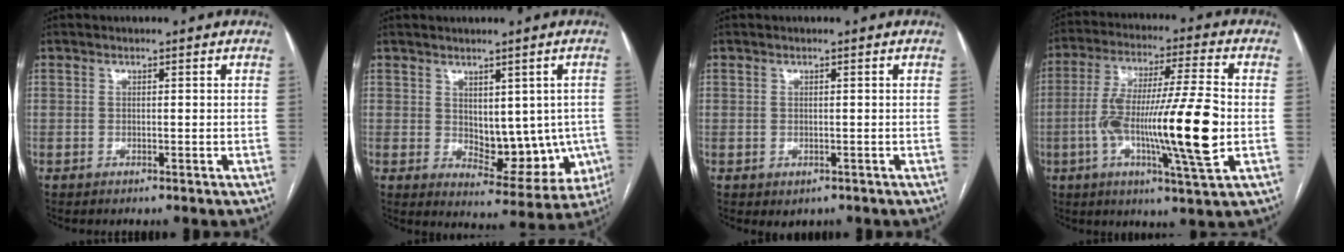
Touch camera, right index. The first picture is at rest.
{"total": 9.8, "force": [-0.2, 5.7, 7.9], "torque": [-0.086, 0.000, 0.018]}
{"total": 1.3, "force": [-0.4, 1.1, 0.5], "torque": [-0.007, 0.001, 0.002]}
{"total": 17.8, "force": [-3.0, 0.9, 17.5], "torque": [-0.315, -0.004, -0.055]}